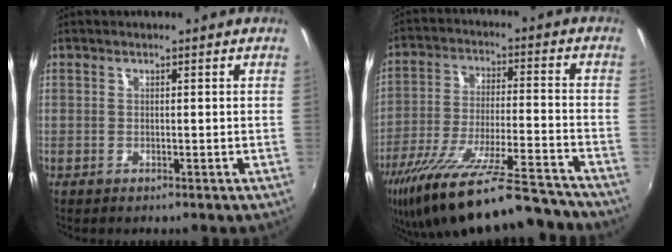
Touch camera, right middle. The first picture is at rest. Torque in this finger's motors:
{"motor_torque": [1.10, -1.04, 0.68, 0.21]}